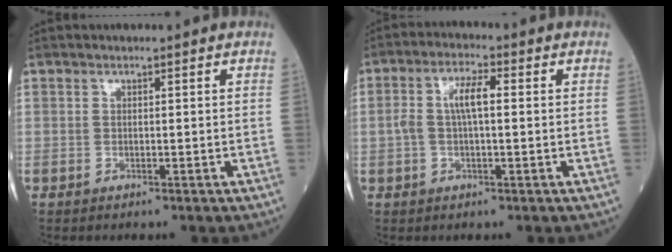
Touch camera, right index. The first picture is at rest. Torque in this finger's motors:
{"motor_torque": [0.14, 0.00, 0.11, 0.05]}